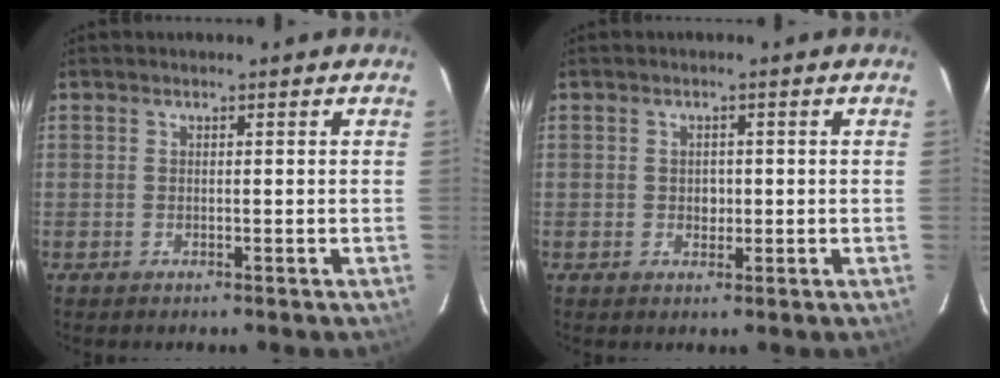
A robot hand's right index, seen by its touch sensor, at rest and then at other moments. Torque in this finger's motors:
{"motor_torque": [0.09, 0.05, 0.04, 0.02]}